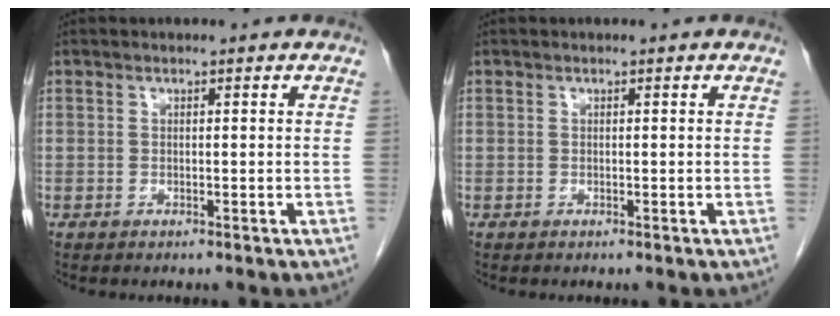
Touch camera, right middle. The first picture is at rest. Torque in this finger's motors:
{"motor_torque": [-0.08, 0.08, 0.00, -0.01]}